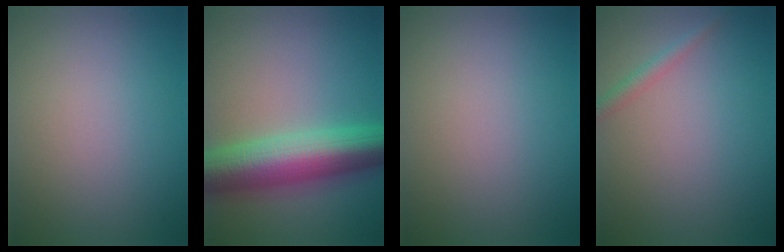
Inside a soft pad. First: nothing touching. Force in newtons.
{"total": 9.8, "press": 9.8, "slide": 0.0}
{"total": 0.0}
{"total": 1.3, "press": 1.3, "slide": 0.1}